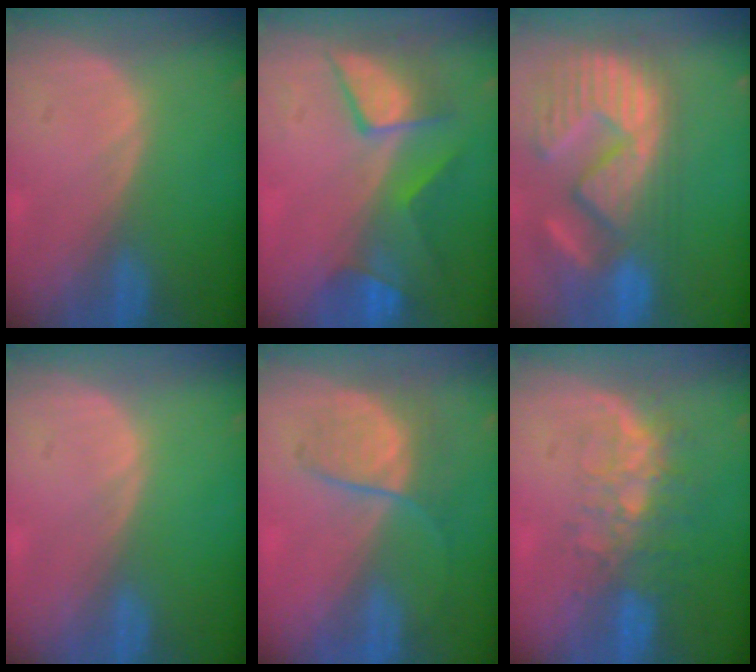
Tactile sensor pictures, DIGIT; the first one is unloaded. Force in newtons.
{"total": 7.8, "press": 7.6, "slide": 1.5}
{"total": 14.4, "press": 12.2, "slide": 7.6}
{"total": 0.0}
{"total": 6.3, "press": 6.0, "slide": 2.0}
{"total": 8.2, "press": 6.7, "slide": 4.6}